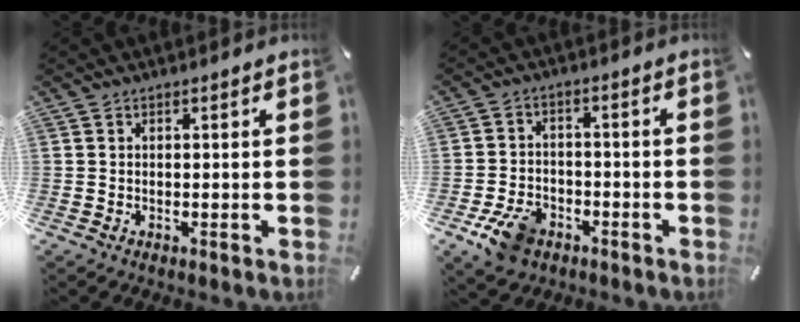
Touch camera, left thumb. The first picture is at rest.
{"total": 8.6, "force": [-4.5, 5.9, 4.4], "torque": [-0.086, 0.020, -0.083]}